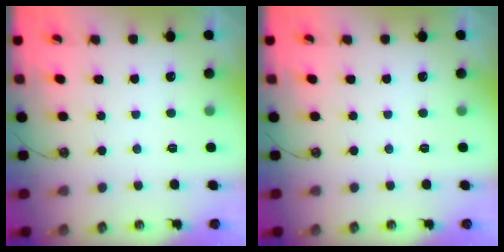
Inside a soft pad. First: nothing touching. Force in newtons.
{"total": 0.0}